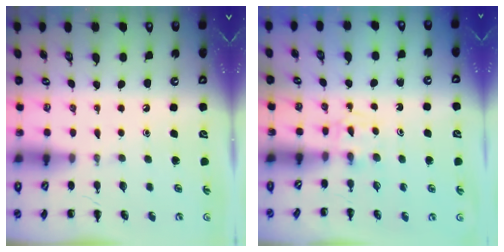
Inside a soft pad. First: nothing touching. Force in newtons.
{"total": 2.4, "press": 2.1, "slide": 1.1}